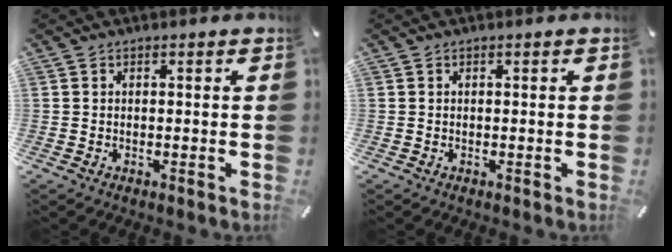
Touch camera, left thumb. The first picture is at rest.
{"total": 0.0}